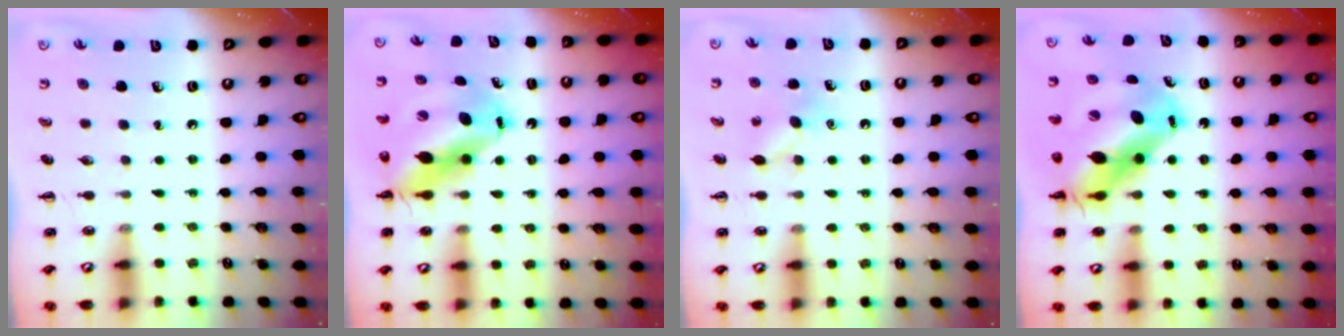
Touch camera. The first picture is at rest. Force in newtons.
{"total": 12.7, "press": 12.3, "slide": 3.1}
{"total": 6.4, "press": 6.3, "slide": 1.1}
{"total": 13.4, "press": 12.9, "slide": 3.6}